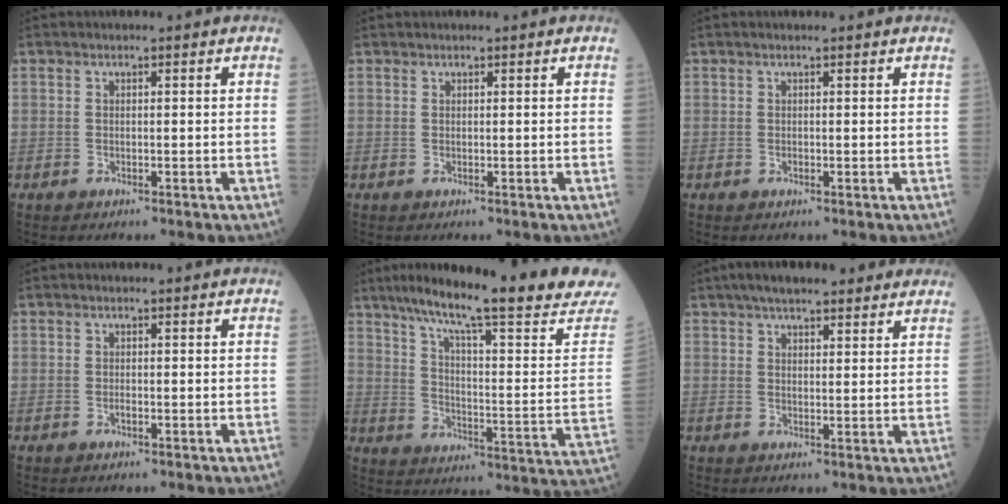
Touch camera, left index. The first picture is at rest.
{"total": 0.0}
{"total": 0.0}
{"total": 0.0}
{"total": 23.1, "force": [18.6, 0.0, 13.6], "torque": [-0.204, -0.037, 0.255]}
{"total": 10.5, "force": [8.6, 2.5, 5.5], "torque": [-0.070, 0.028, 0.119]}